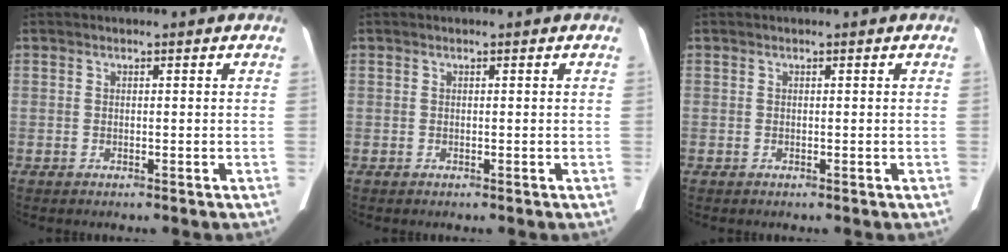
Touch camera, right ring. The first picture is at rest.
{"total": 0.0}
{"total": 0.0}